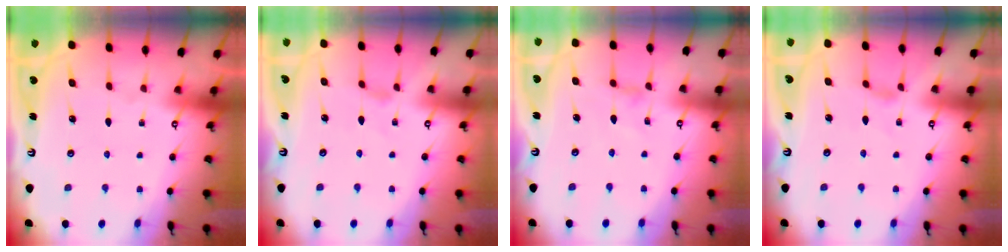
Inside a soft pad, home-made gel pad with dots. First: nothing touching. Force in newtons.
{"total": 0.0}
{"total": 0.9, "press": 0.8, "slide": 0.4}
{"total": 0.0}